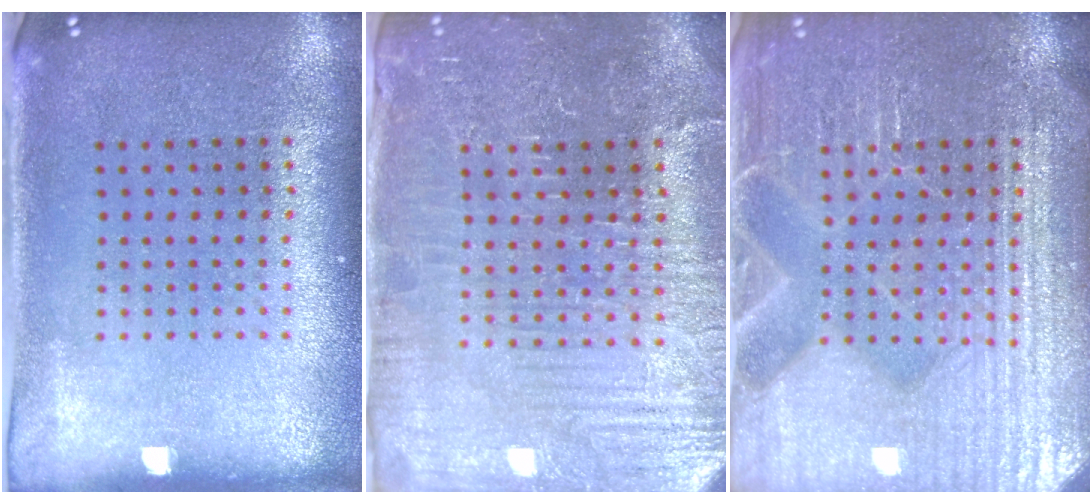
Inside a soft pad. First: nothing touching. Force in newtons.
{"total": 4.3, "press": 4.1, "slide": 1.4}
{"total": 4.8, "press": 4.7, "slide": 0.6}